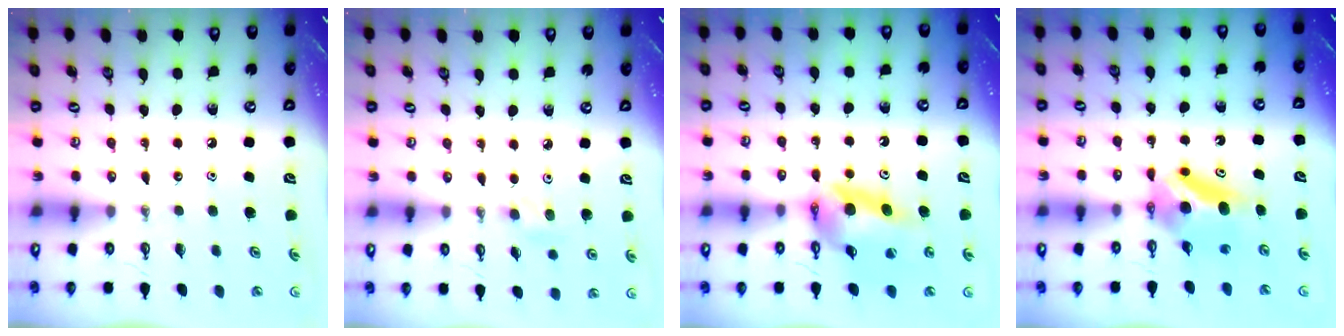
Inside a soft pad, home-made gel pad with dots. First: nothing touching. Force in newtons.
{"total": 2.8, "press": 2.7, "slide": 0.8}
{"total": 13.9, "press": 13.8, "slide": 1.9}
{"total": 8.5, "press": 5.7, "slide": 6.3}